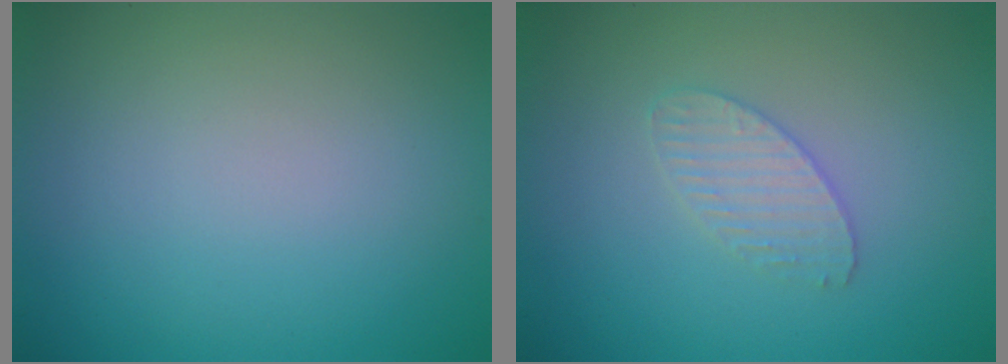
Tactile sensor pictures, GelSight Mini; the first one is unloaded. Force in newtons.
{"total": 2.0, "press": 2.0, "slide": 0.1}